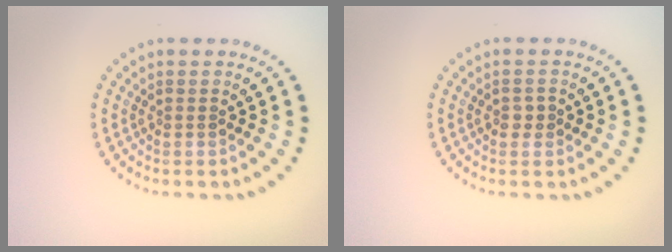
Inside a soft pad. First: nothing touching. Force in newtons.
{"total": 1.0, "press": 1.0, "slide": 0.1}